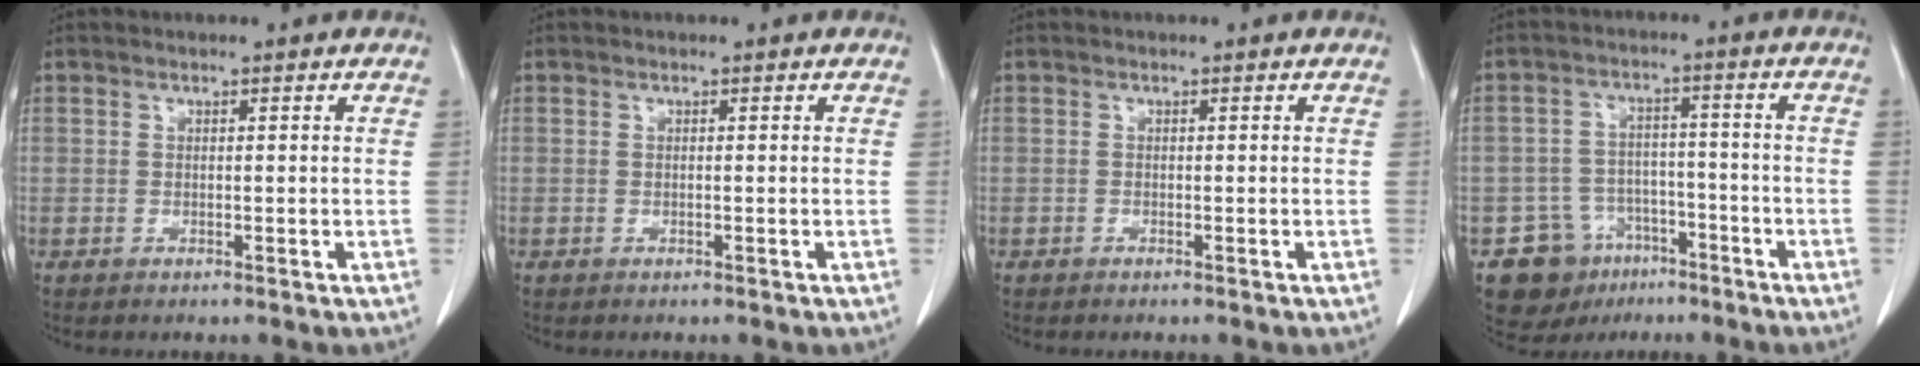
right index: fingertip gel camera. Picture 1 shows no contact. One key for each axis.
{"total": 0.0}
{"total": 0.0}
{"total": 9.3, "fx": -5.5, "fy": 7.3, "fz": 1.7, "tx": -0.029, "ty": 0.026, "tz": -0.077}